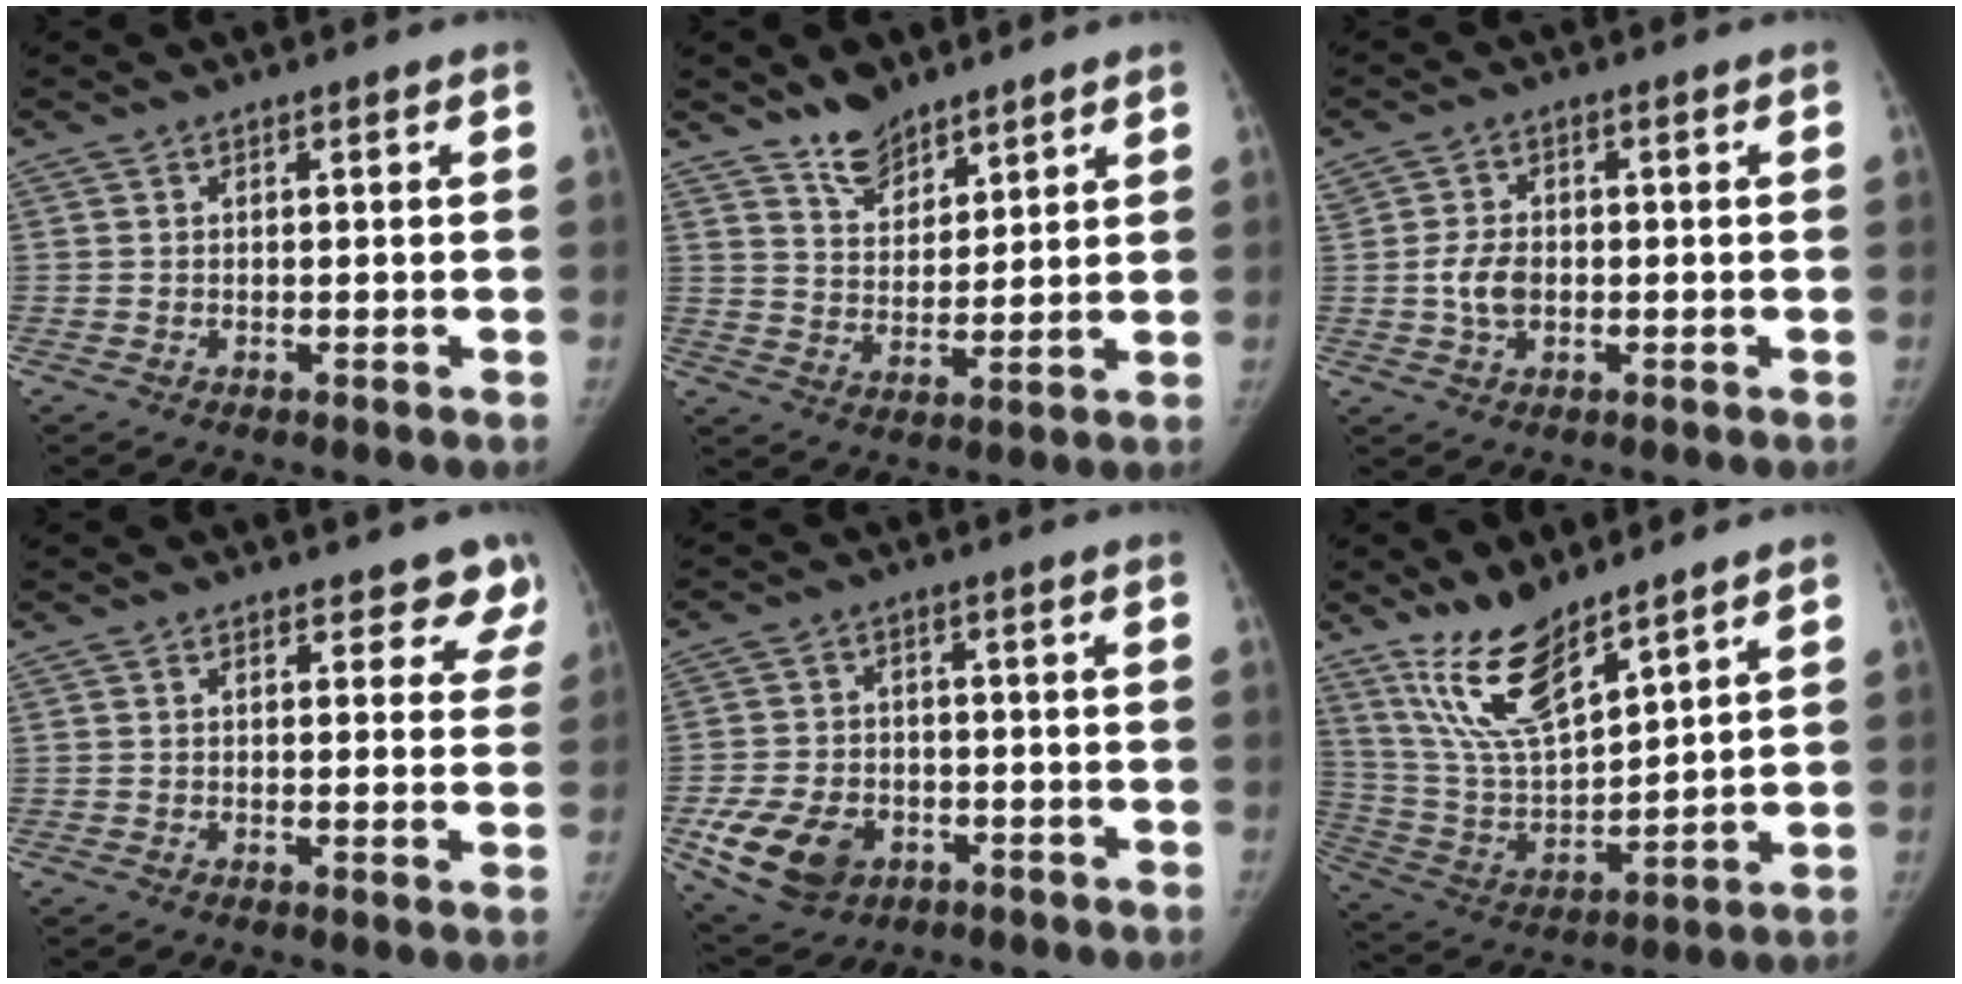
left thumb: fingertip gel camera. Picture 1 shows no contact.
{"total": 7.8, "force": [6.3, 3.7, 2.6], "torque": [-0.015, -0.049, 0.115]}
{"total": 4.5, "force": [-0.4, 3.2, 3.1], "torque": [-0.054, 0.004, -0.008]}
{"total": 5.9, "force": [5.0, 2.7, 1.4], "torque": [0.030, -0.021, 0.041]}
{"total": 11.4, "force": [-4.2, 8.4, 6.4], "torque": [-0.113, 0.009, -0.063]}
{"total": 14.3, "force": [10.6, 4.3, 8.6], "torque": [-0.142, -0.064, 0.222]}